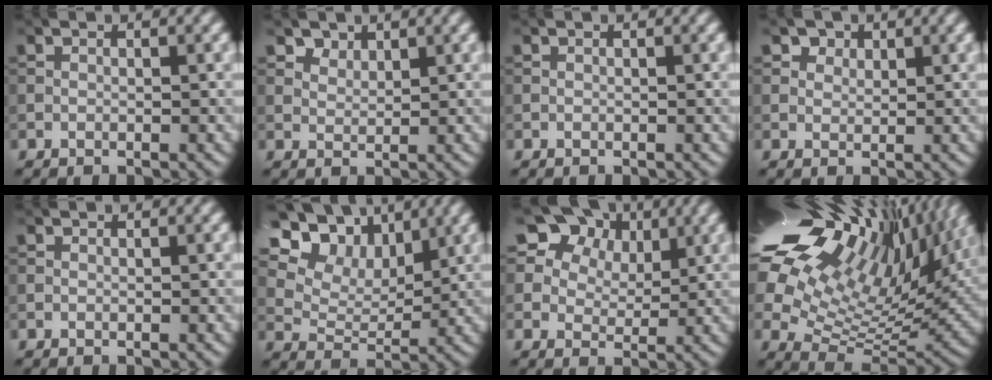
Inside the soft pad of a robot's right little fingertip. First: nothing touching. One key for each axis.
{"total": 1.7, "fx": 1.4, "fy": 0.9, "fz": 0.3, "tx": -0.013, "ty": -0.009, "tz": 0.033}
{"total": 0.0}
{"total": 2.5, "fx": 1.7, "fy": 1.6, "fz": 0.9, "tx": -0.021, "ty": -0.014, "tz": 0.033}
{"total": 0.0}
{"total": 12.1, "fx": 7.0, "fy": 7.5, "fz": 6.2, "tx": -0.127, "ty": 0.019, "tz": 0.126}
{"total": 13.5, "fx": 8.2, "fy": 8.9, "fz": 5.8, "tx": -0.128, "ty": 0.030, "tz": 0.141}
{"total": 20.1, "fx": 10.7, "fy": 9.5, "fz": 14.1, "tx": -0.261, "ty": 0.041, "tz": 0.171}